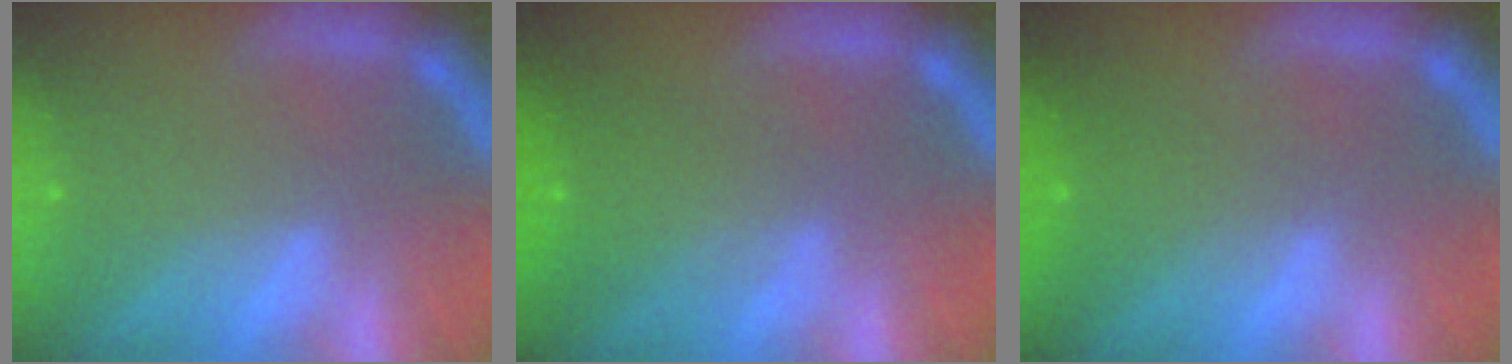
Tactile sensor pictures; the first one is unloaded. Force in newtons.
{"total": 3.1}
{"total": 1.9}